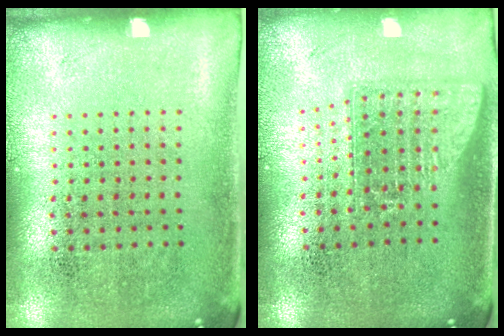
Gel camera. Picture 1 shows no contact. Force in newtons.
{"total": 1.7, "press": 1.3, "slide": 1.0}